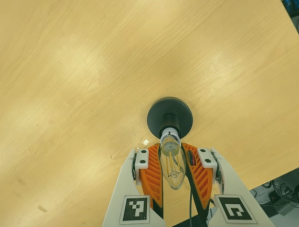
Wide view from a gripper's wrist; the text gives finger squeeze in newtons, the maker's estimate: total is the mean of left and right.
{"total": 16.4, "left": 14.9, "right": 17.8}